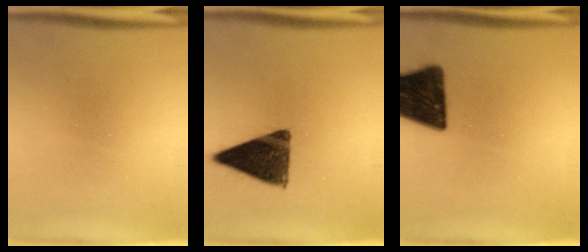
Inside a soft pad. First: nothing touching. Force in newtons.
{"total": 12.7}
{"total": 16.3}